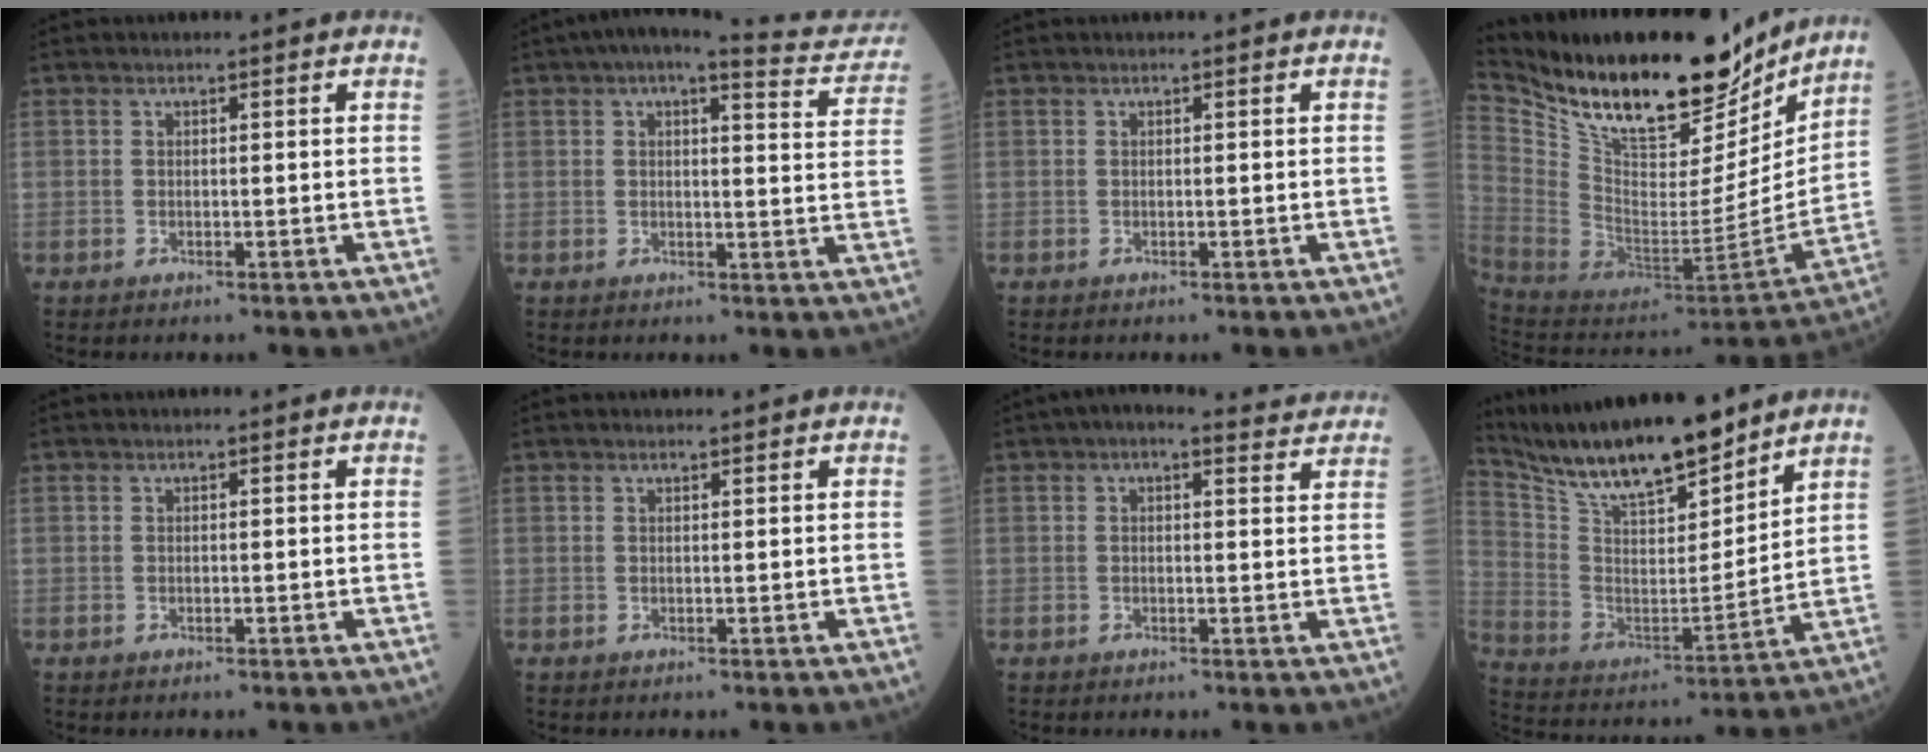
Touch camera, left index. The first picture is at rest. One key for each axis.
{"total": 12.4, "fx": 11.0, "fy": 2.2, "fz": 5.4, "tx": -0.059, "ty": 0.004, "tz": 0.109}
{"total": 0.0}
{"total": 26.6, "fx": 21.2, "fy": 8.6, "fz": 13.7, "tx": -0.250, "ty": -0.016, "tz": 0.341}
{"total": 0.0}
{"total": 0.7, "fx": 0.7, "fy": 0.1, "fz": 0.2, "tx": -0.011, "ty": 0.002, "tz": 0.012}
{"total": 5.8, "fx": 5.1, "fy": 1.6, "fz": 2.3, "tx": -0.028, "ty": 0.019, "tz": 0.050}
{"total": 18.5, "fx": 16.0, "fy": 3.2, "fz": 8.6, "tx": -0.169, "ty": 0.001, "tz": 0.294}